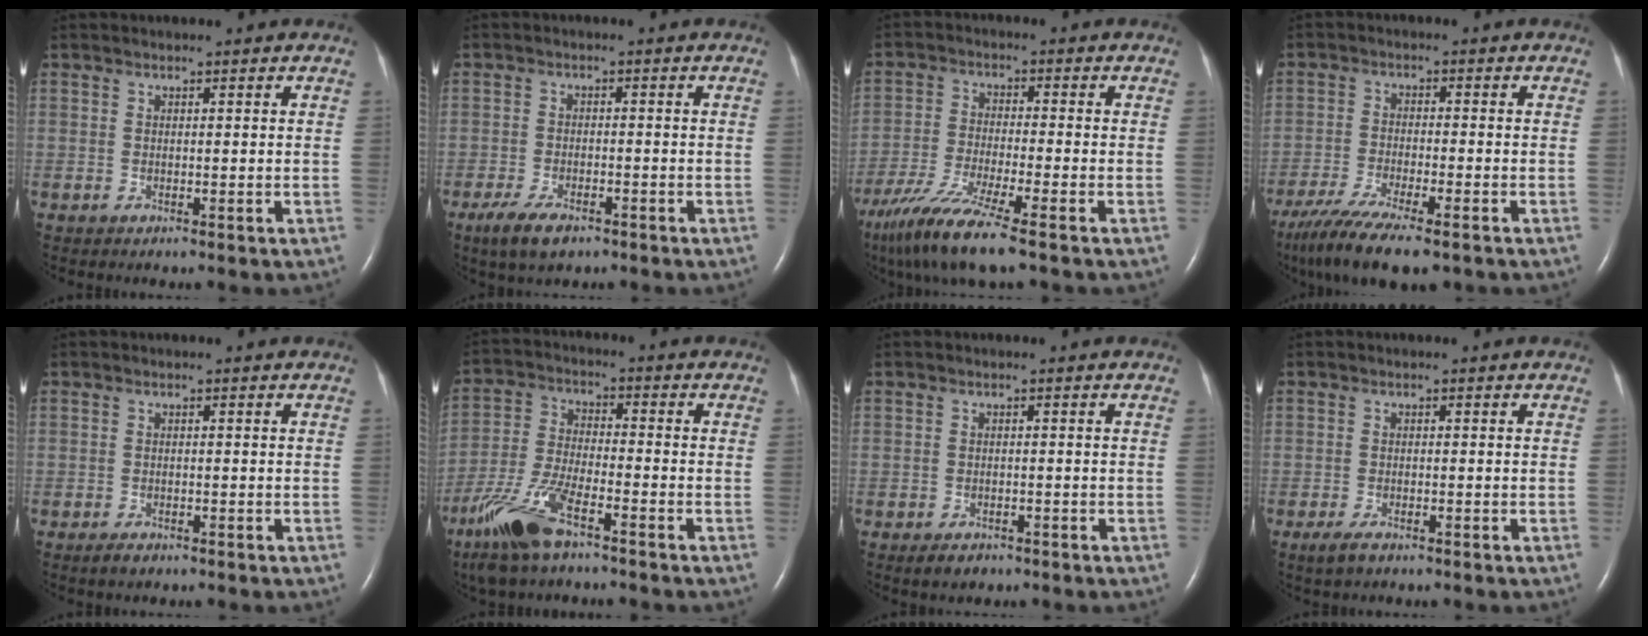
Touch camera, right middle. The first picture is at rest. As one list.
[{"total": 5.3, "force": [-3.5, 2.0, 3.4], "torque": [-0.074, -0.008, -0.060]}, {"total": 11.3, "force": [-8.1, -0.1, 7.8], "torque": [-0.154, -0.039, -0.146]}, {"total": 12.8, "force": [-9.7, 2.3, 8.1], "torque": [-0.154, -0.032, -0.161]}, {"total": 1.5, "force": [-1.2, 0.7, 0.7], "torque": [-0.019, -0.001, -0.015]}, {"total": 10.7, "force": [-7.1, 2.5, 7.7], "torque": [-0.176, -0.016, -0.137]}, {"total": 2.3, "force": [-1.6, 1.3, 0.9], "torque": [-0.020, 0.000, -0.016]}, {"total": 2.4, "force": [-1.7, 0.9, 1.5], "torque": [-0.041, -0.005, -0.028]}]